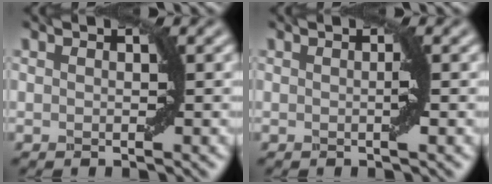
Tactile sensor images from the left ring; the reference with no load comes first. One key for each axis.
{"total": 1.0, "fx": -0.1, "fy": -0.1, "fz": 1.0, "tx": -0.018, "ty": 0.003, "tz": -0.002}